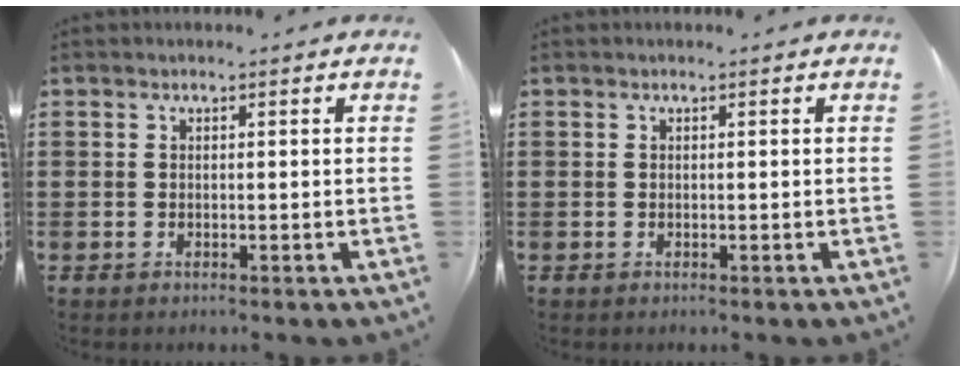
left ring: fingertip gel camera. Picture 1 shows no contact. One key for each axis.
{"total": 0.0}